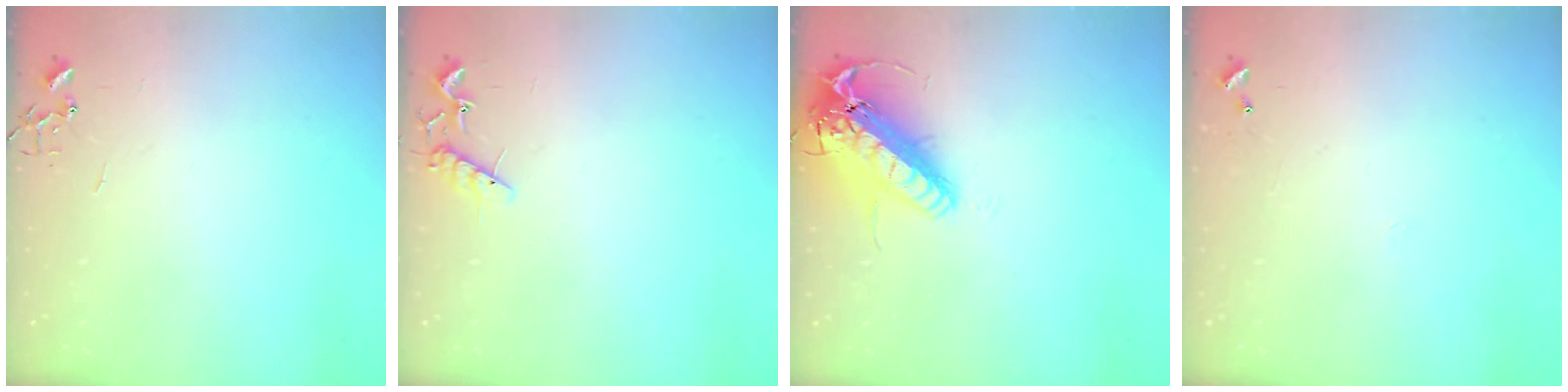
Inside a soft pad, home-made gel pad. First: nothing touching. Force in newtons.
{"total": 10.4, "press": 10.3, "slide": 0.9}
{"total": 21.1, "press": 20.8, "slide": 3.7}
{"total": 4.5, "press": 4.4, "slide": 0.4}